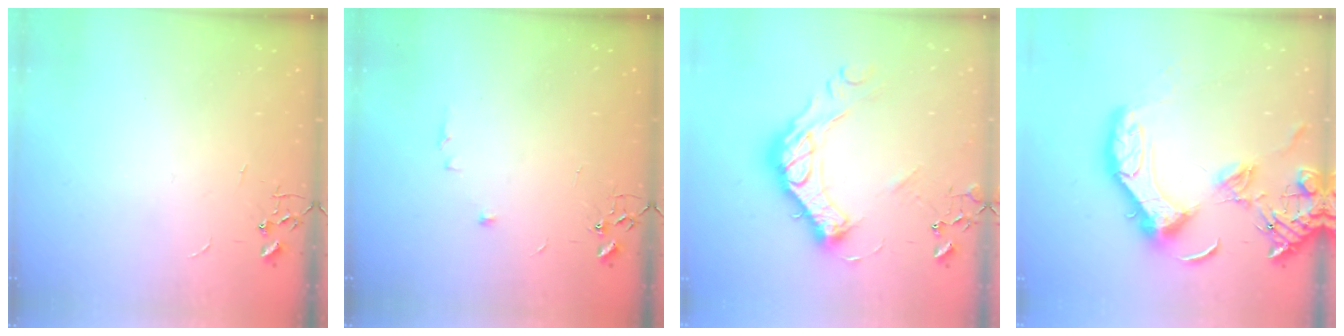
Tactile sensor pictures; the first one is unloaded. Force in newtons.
{"total": 5.3, "press": 5.1, "slide": 1.3}
{"total": 18.0, "press": 18.0, "slide": 1.2}
{"total": 20.1, "press": 19.9, "slide": 2.5}